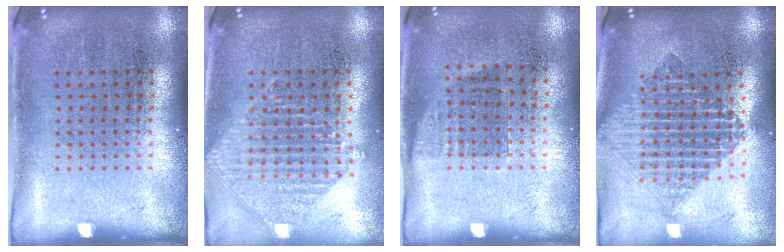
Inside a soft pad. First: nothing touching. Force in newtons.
{"total": 1.0, "press": 1.0, "slide": 0.1}
{"total": 0.7, "press": 0.6, "slide": 0.3}
{"total": 2.0, "press": 1.6, "slide": 1.2}